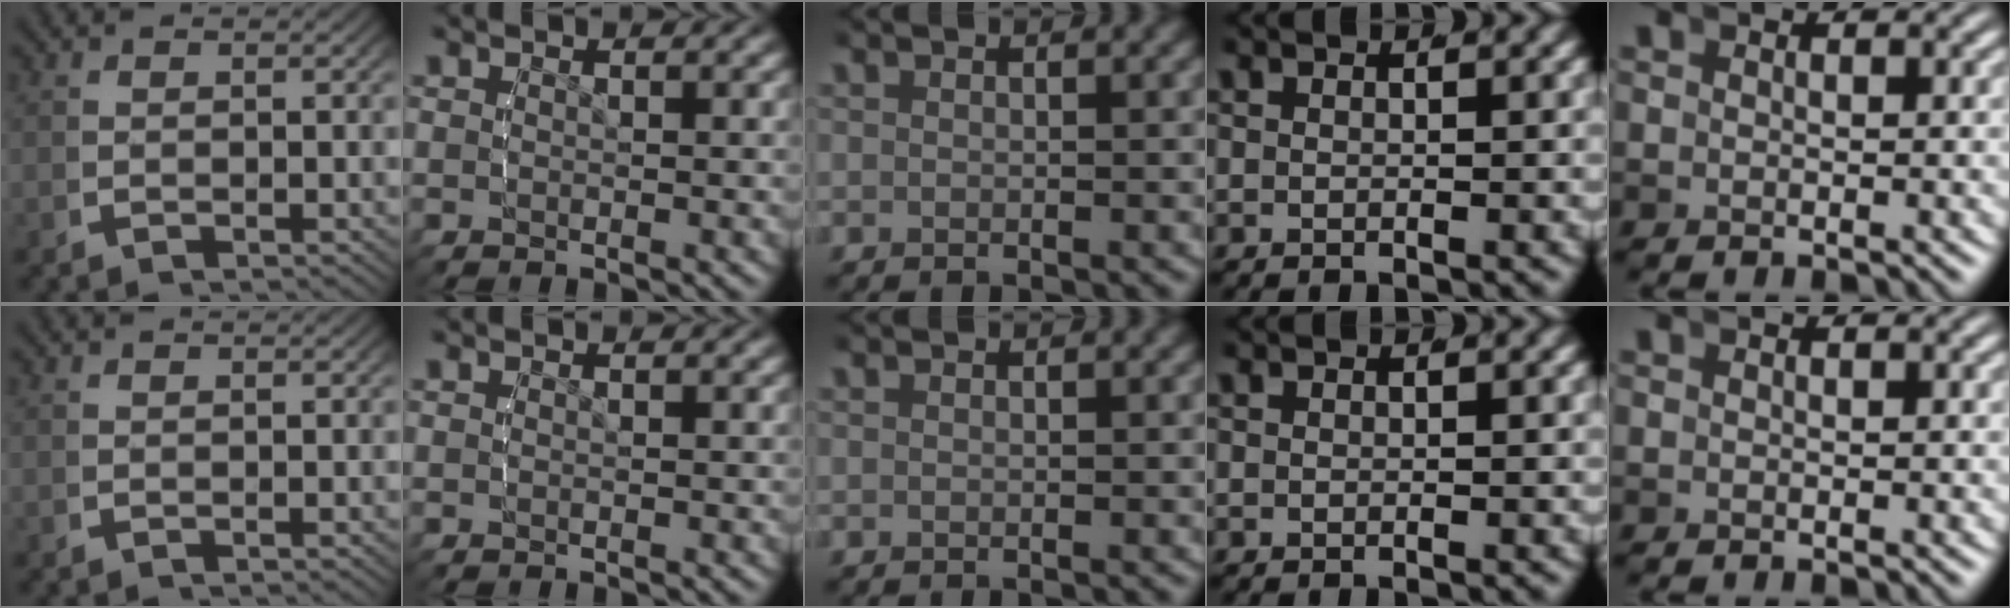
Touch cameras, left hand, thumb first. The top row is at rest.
{}